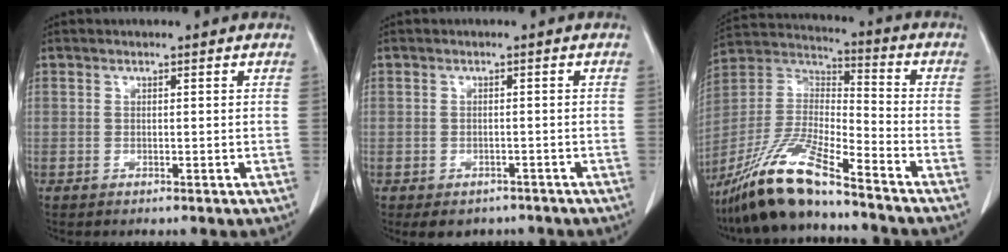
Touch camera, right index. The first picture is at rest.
{"total": 4.4, "force": [-3.4, 2.7, 0.9], "torque": [-0.001, 0.006, -0.041]}
{"total": 15.7, "force": [-12.4, 1.6, 9.5], "torque": [-0.198, -0.013, -0.234]}